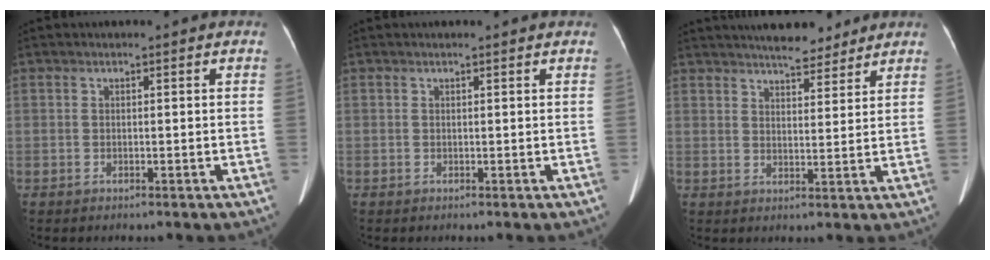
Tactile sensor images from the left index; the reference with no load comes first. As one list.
[{"total": 1.1, "force": [0.9, 0.4, 0.2], "torque": [-0.010, 0.018, 0.011]}, {"total": 9.5, "force": [8.3, 2.3, 4.0], "torque": [-0.055, 0.011, 0.117]}]